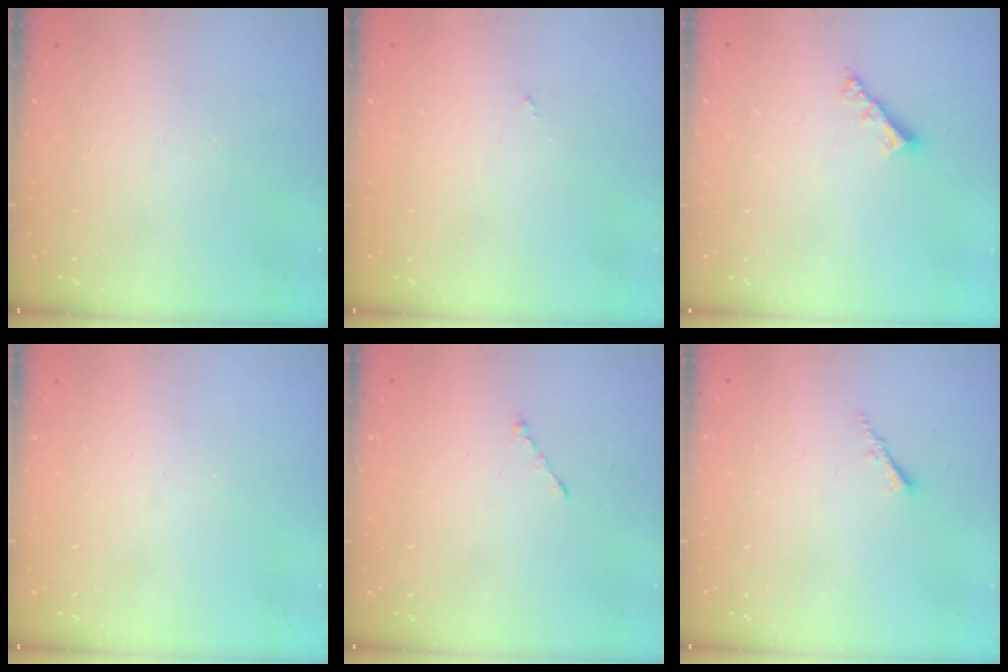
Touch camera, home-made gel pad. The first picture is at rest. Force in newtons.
{"total": 0.0}
{"total": 3.4, "press": 3.4, "slide": 0.2}
{"total": 0.0}
{"total": 0.7, "press": 0.7, "slide": 0.2}
{"total": 1.5, "press": 1.5, "slide": 0.4}